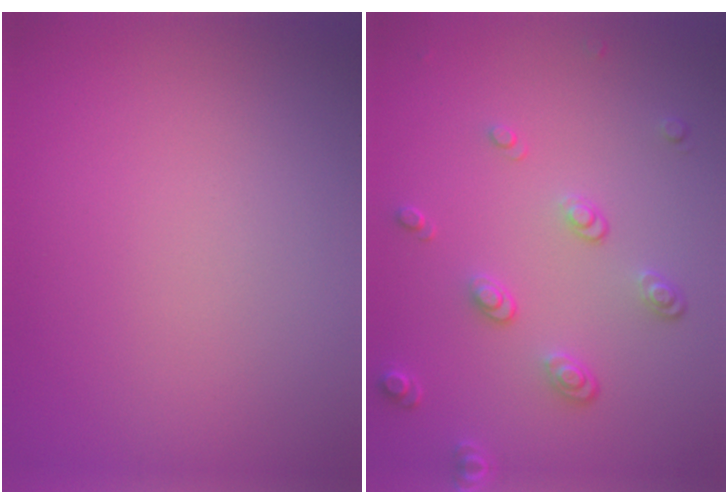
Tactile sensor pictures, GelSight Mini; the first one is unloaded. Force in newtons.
{"total": 2.6, "press": 1.7, "slide": 2.0}